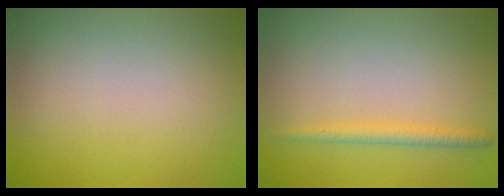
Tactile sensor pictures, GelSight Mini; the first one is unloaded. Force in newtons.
{"total": 1.6, "press": 1.6, "slide": 0.1}